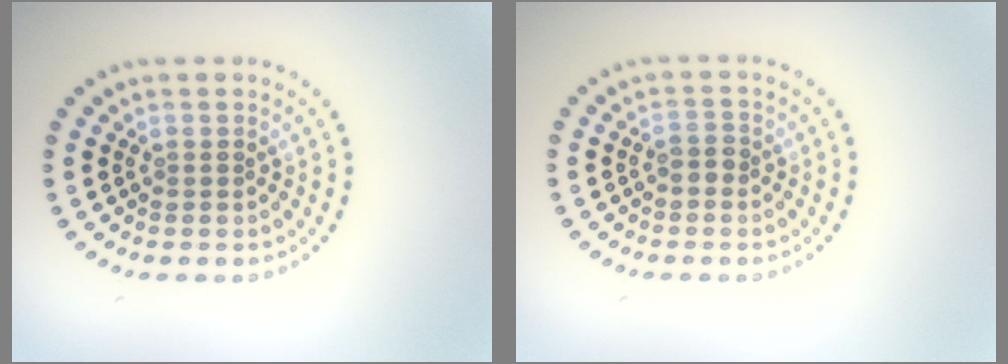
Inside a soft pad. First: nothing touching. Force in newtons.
{"total": 1.3, "press": 1.2, "slide": 0.5}